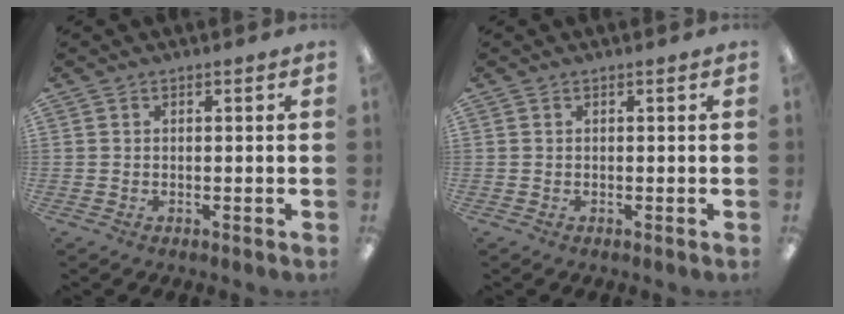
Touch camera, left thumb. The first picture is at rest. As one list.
[{"total": 0.0}]